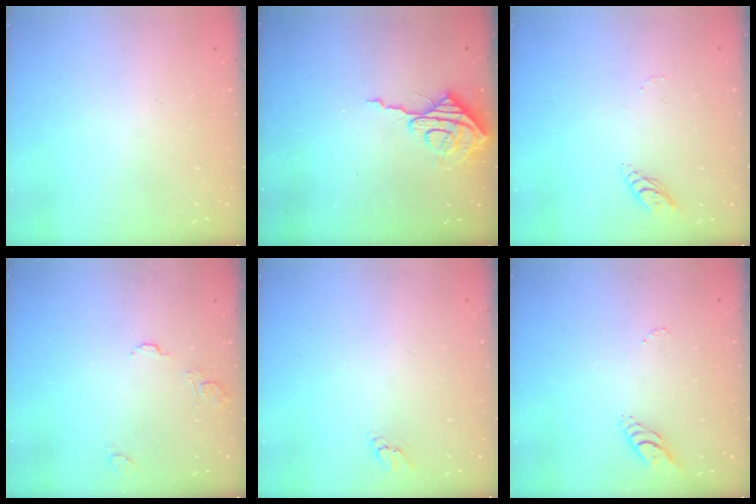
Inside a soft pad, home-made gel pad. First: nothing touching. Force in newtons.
{"total": 8.8, "press": 8.7, "slide": 0.8}
{"total": 5.3, "press": 5.3, "slide": 0.3}
{"total": 7.4, "press": 7.4, "slide": 0.6}
{"total": 2.2, "press": 2.2, "slide": 0.1}
{"total": 6.9, "press": 6.8, "slide": 0.7}